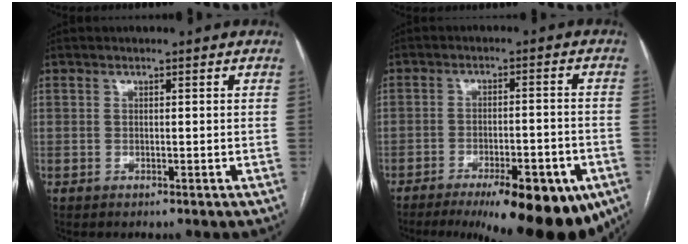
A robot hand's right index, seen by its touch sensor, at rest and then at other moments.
{"total": 16.9, "force": [-10.8, 4.7, 12.1], "torque": [-0.120, -0.002, -0.151]}